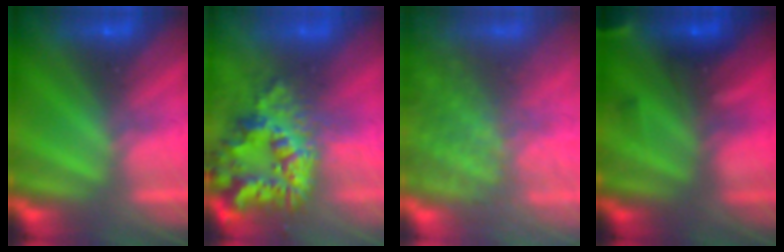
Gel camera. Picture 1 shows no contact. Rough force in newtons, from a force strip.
{"total": 7.5}
{"total": 7.5}
{"total": 9.4}